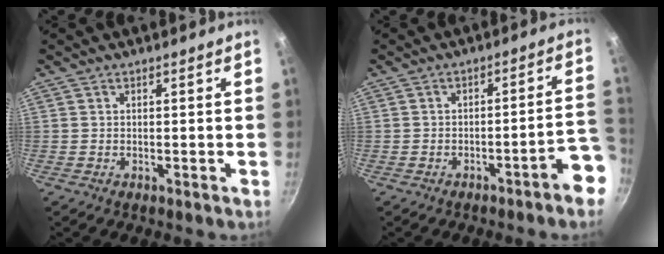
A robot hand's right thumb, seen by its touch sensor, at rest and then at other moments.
{"total": 7.4, "force": [-4.1, 1.4, 6.0], "torque": [-0.050, 0.052, -0.047]}